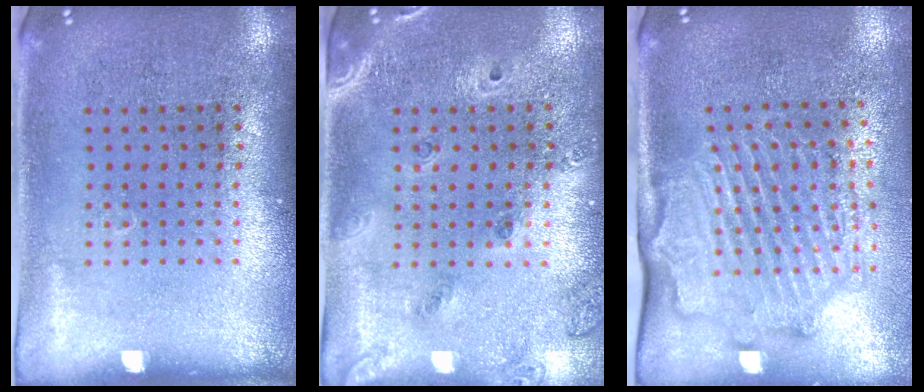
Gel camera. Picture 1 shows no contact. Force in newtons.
{"total": 1.4, "press": 1.3, "slide": 0.6}
{"total": 2.2, "press": 2.1, "slide": 0.1}